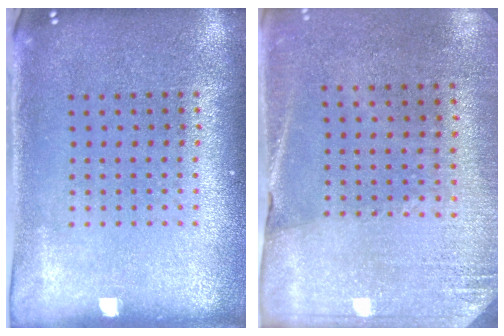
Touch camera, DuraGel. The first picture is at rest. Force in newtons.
{"total": 2.6, "press": 2.4, "slide": 1.0}